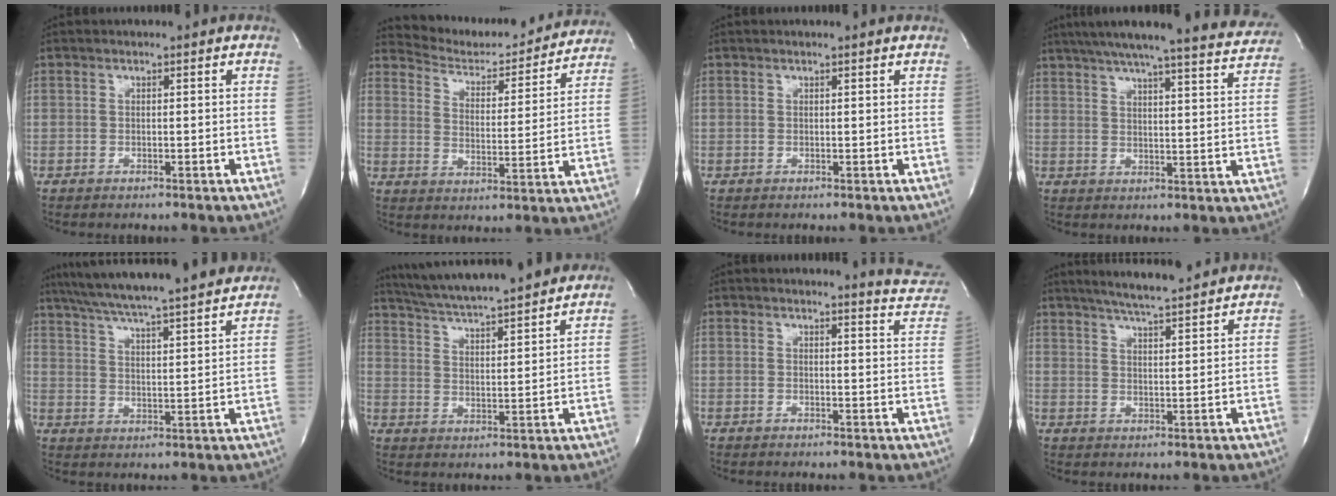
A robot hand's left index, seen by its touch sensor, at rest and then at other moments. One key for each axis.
{"total": 15.6, "fx": 15.0, "fy": 3.1, "fz": 2.7, "tx": -0.026, "ty": -0.019, "tz": 0.197}
{"total": 0.7, "fx": 0.6, "fy": -0.1, "fz": 0.4, "tx": -0.012, "ty": 0.001, "tz": 0.005}
{"total": 21.9, "fx": 19.9, "fy": 1.4, "fz": 9.2, "tx": -0.140, "ty": -0.038, "tz": 0.239}
{"total": 22.1, "fx": 19.6, "fy": 0.5, "fz": 10.1, "tx": -0.174, "ty": 0.005, "tz": 0.277}
{"total": 17.0, "fx": 15.2, "fy": 1.0, "fz": 7.5, "tx": -0.130, "ty": 0.016, "tz": 0.231}
{"total": 6.3, "fx": 6.2, "fy": 0.4, "fz": 0.6, "tx": 0.002, "ty": -0.050, "tz": 0.041}
{"total": 11.6, "fx": 10.3, "fy": 0.6, "fz": 5.3, "tx": -0.091, "ty": 0.011, "tz": 0.144}